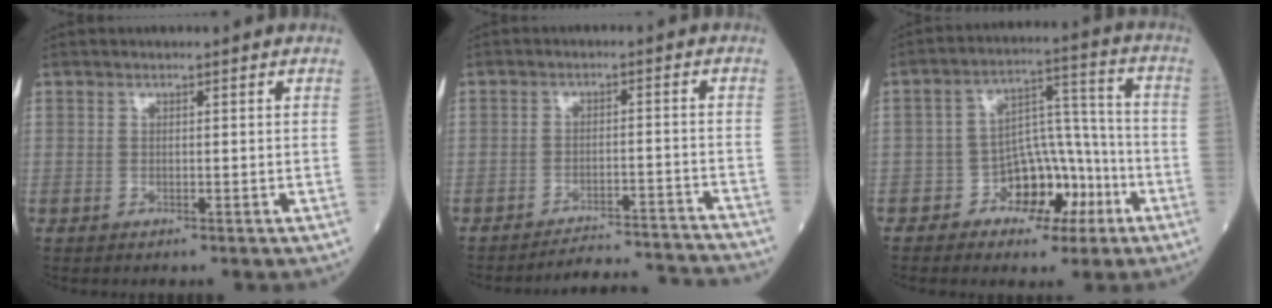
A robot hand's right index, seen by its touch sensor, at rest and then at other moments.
{"total": 11.3, "force": [-11.3, -0.8, 0.5], "torque": [0.004, 0.007, -0.152]}
{"total": 9.5, "force": [-4.3, 5.7, 6.1], "torque": [-0.100, 0.032, -0.065]}